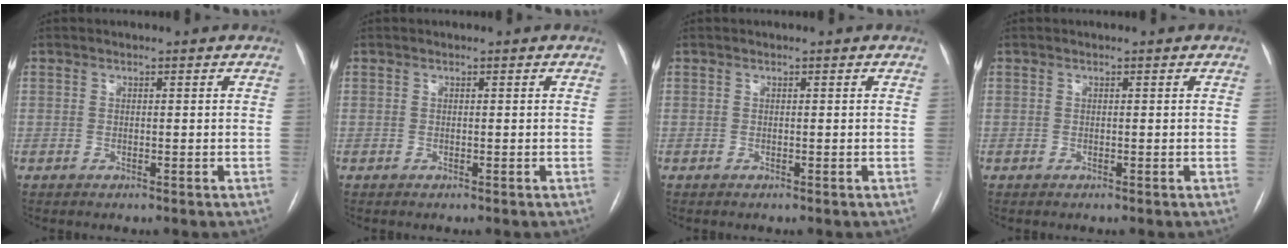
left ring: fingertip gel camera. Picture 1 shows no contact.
{"total": 0.0}
{"total": 0.0}
{"total": 0.0}